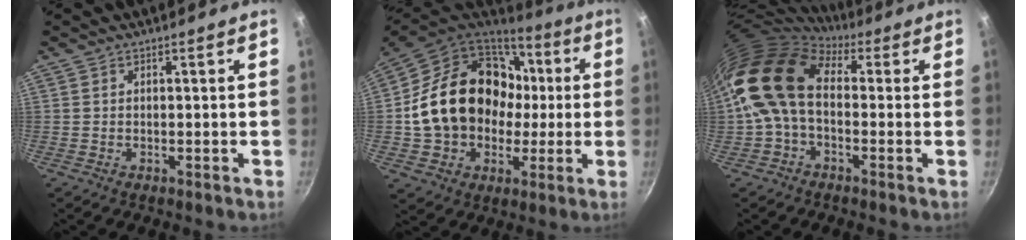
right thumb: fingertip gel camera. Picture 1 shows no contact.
{"total": 24.6, "force": [1.4, 19.4, 15.0], "torque": [-0.246, 0.048, 0.039]}
{"total": 14.7, "force": [0.9, 9.6, 11.0], "torque": [-0.202, 0.024, -0.004]}